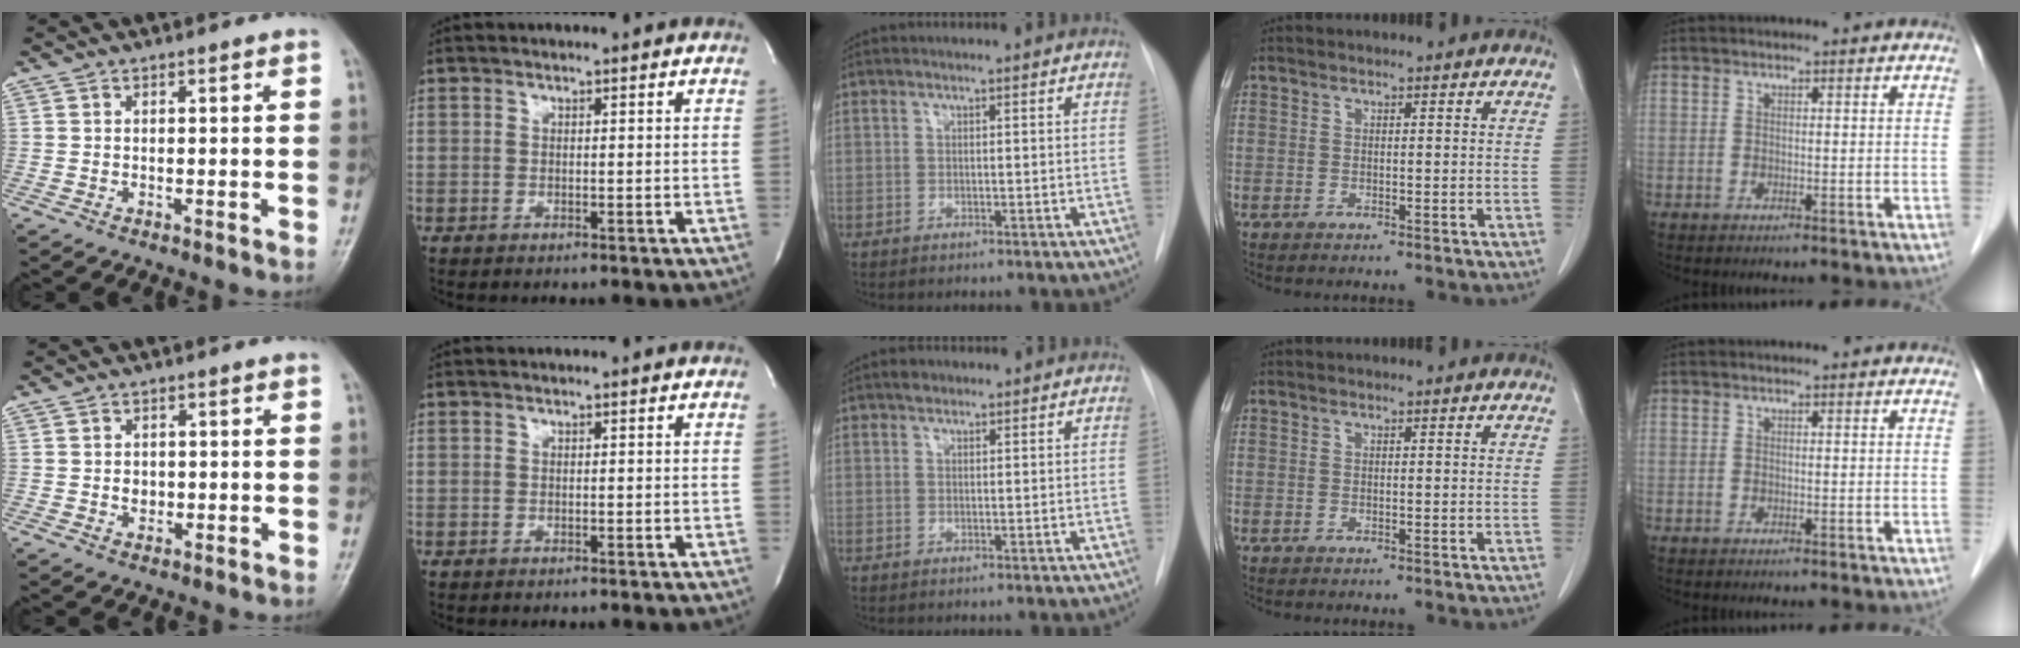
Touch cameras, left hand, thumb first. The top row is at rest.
{"thumb": {"total": 2.4, "force": [-0.2, 2.1, 1.3], "torque": [-0.007, 0.003, -0.002]}, "middle": {"total": 1.2, "force": [0.9, 0.8, 0.4], "torque": [-0.008, 0.004, 0.012]}}